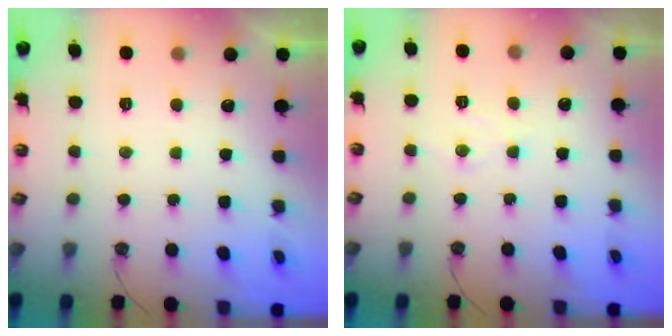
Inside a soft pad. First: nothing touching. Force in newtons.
{"total": 5.5, "press": 5.5, "slide": 0.4}